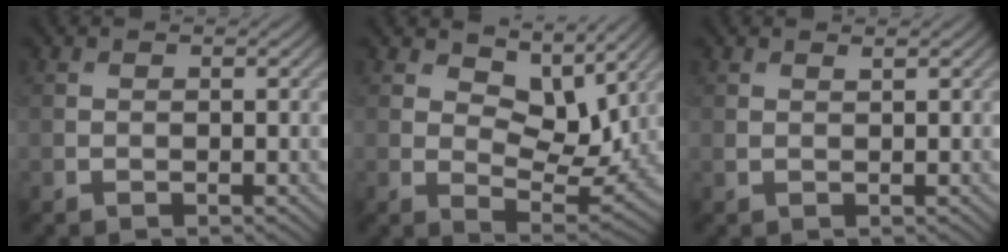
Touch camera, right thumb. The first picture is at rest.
{"total": 7.4, "force": [4.2, 4.0, 4.6], "torque": [-0.075, -0.011, 0.065]}
{"total": 0.6, "force": [0.5, 0.1, 0.3], "torque": [-0.006, 0.000, 0.010]}